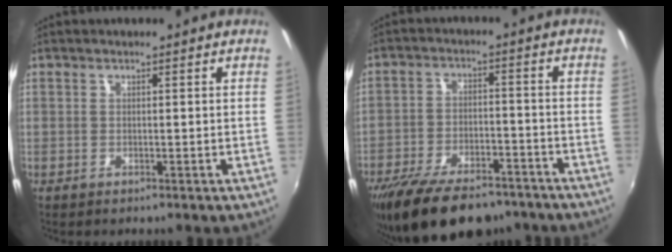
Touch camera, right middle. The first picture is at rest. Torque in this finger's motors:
{"motor_torque": [1.11, -1.03, 0.40, 0.21]}